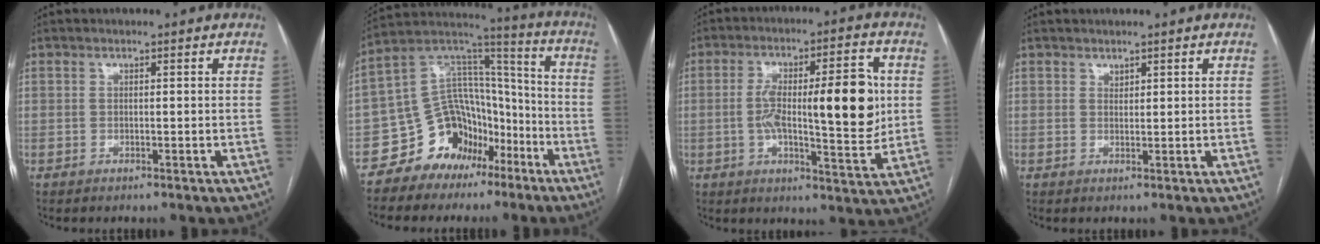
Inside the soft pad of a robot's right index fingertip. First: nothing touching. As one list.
[{"total": 13.7, "force": [-8.0, 9.7, 5.4], "torque": [-0.097, 0.073, -0.133]}, {"total": 15.7, "force": [0.8, 3.8, 15.2], "torque": [-0.236, 0.018, 0.014]}, {"total": 0.7, "force": [0.7, 0.3, 0.1], "torque": [0.000, -0.001, 0.012]}]